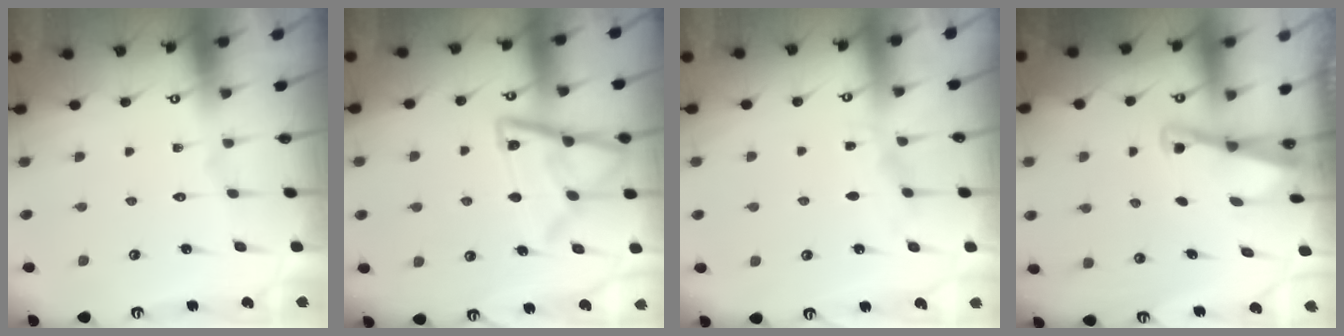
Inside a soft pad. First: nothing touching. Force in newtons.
{"total": 14.6, "press": 14.5, "slide": 1.2}
{"total": 4.5, "press": 4.5, "slide": 0.5}
{"total": 2.2, "press": 2.1, "slide": 0.4}